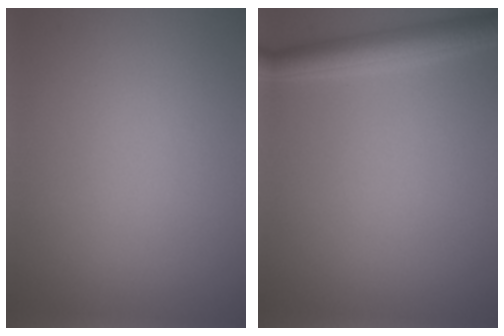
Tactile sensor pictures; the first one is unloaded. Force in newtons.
{"total": 3.4, "press": 3.3, "slide": 0.1}